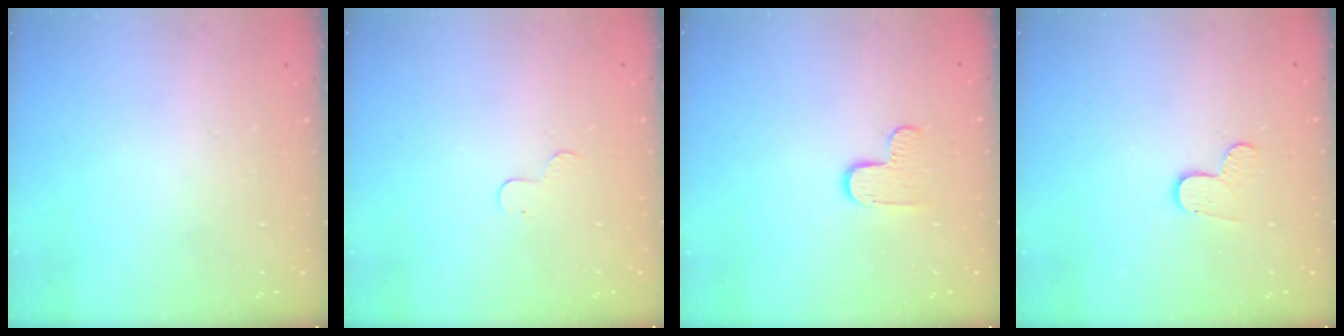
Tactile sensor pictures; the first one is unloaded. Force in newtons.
{"total": 3.4, "press": 3.4, "slide": 0.3}
{"total": 5.9, "press": 5.9, "slide": 0.2}
{"total": 4.3, "press": 4.3, "slide": 0.4}